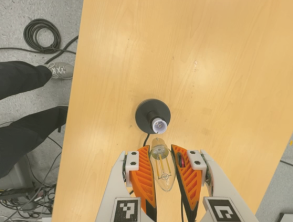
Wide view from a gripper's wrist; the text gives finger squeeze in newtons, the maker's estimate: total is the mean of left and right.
{"total": 21.3, "left": 22.9, "right": 19.7}